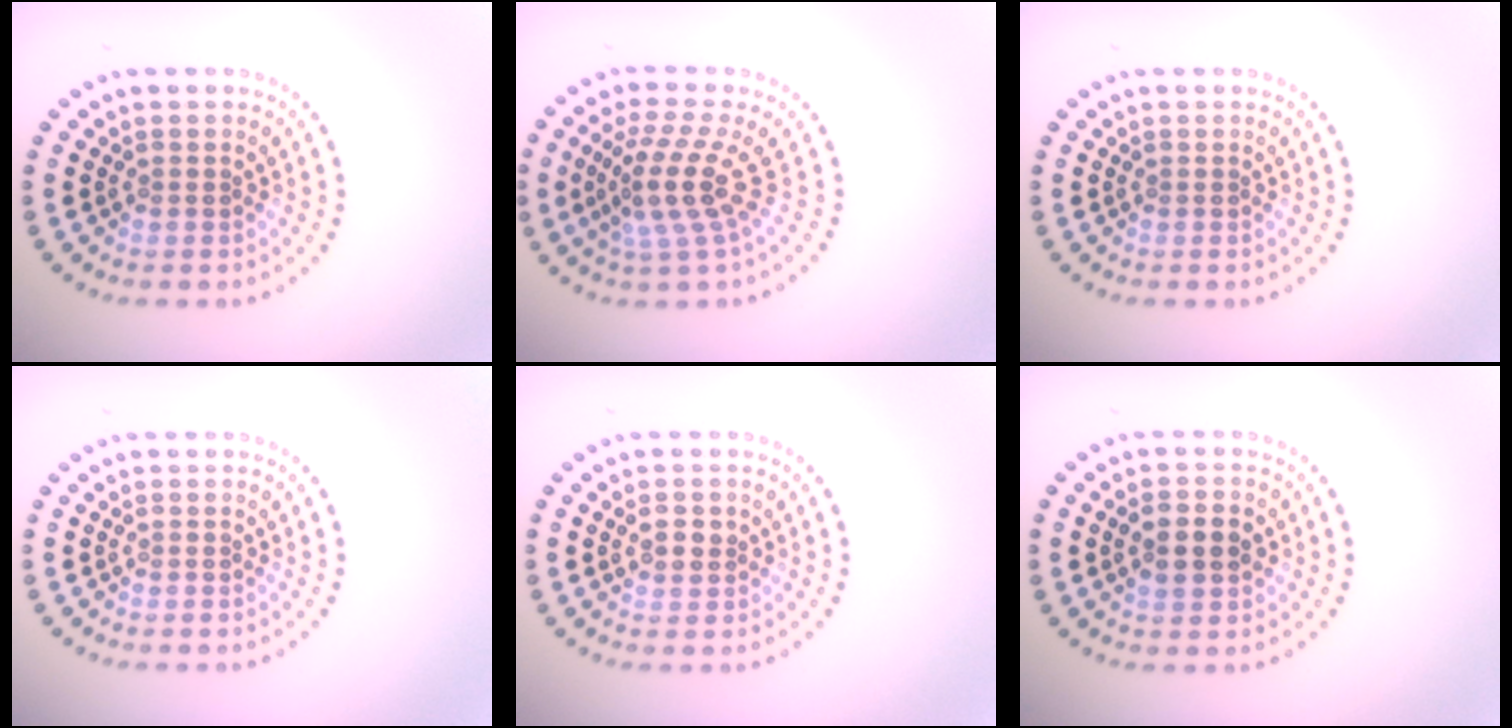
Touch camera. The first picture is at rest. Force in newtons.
{"total": 4.1, "press": 2.8, "slide": 3.0}
{"total": 0.0}
{"total": 0.0}
{"total": 1.6, "press": 1.6, "slide": 0.2}
{"total": 3.2, "press": 3.2, "slide": 0.1}